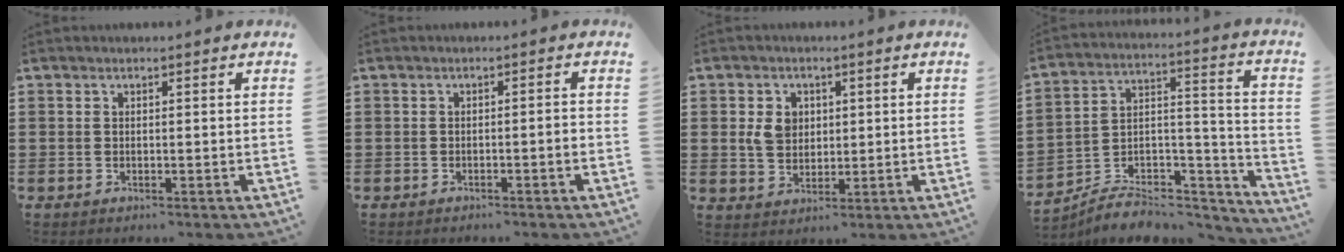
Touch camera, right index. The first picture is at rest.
{"total": 1.4, "force": [-0.9, -0.1, 1.0], "torque": [-0.016, -0.004, -0.018]}
{"total": 4.4, "force": [0.7, 3.3, 2.8], "torque": [-0.073, 0.008, 0.008]}
{"total": 6.5, "force": [-5.4, 3.1, 1.8], "torque": [-0.030, 0.010, -0.102]}